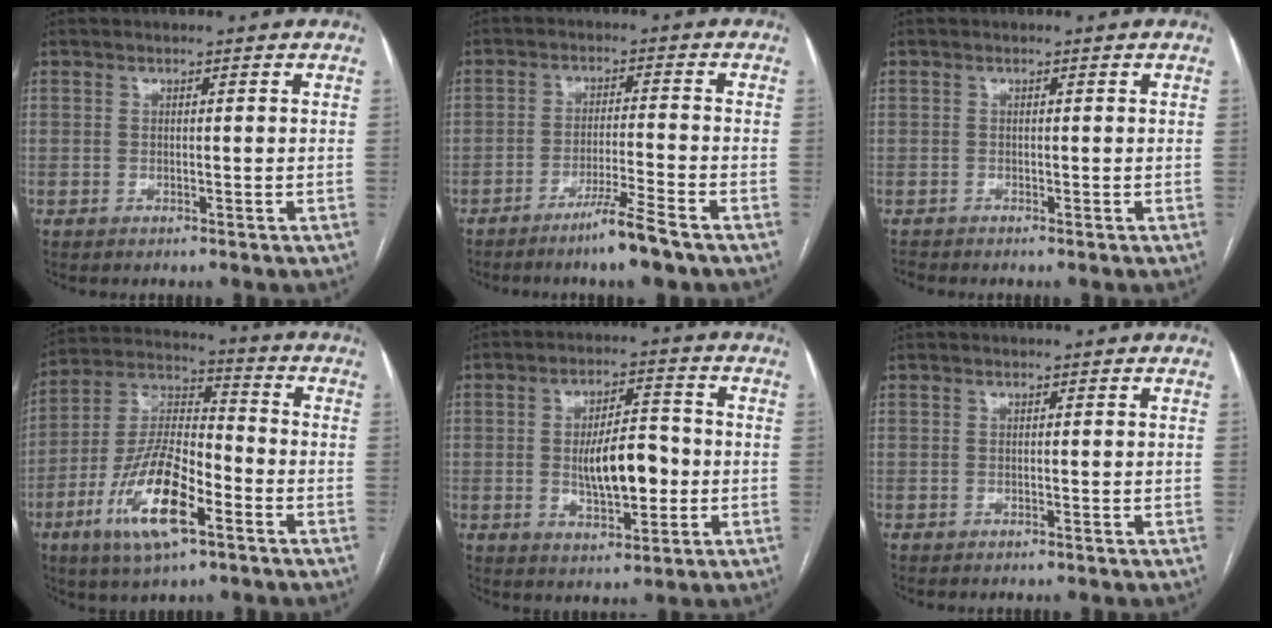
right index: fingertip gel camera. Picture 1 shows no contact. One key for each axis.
{"total": 6.4, "fx": -4.6, "fy": -0.6, "fz": 4.3, "tx": -0.075, "ty": -0.014, "tz": -0.087}
{"total": 0.6, "fx": -0.5, "fy": 0.0, "fz": -0.3, "tx": 0.004, "ty": -0.005, "tz": -0.011}
{"total": 15.2, "fx": -6.7, "fy": 4.5, "fz": 12.8, "tx": -0.259, "ty": -0.003, "tz": -0.122}
{"total": 9.3, "fx": -0.9, "fy": 3.4, "fz": 8.6, "tx": -0.151, "ty": 0.008, "tz": -0.011}
{"total": 0.0}